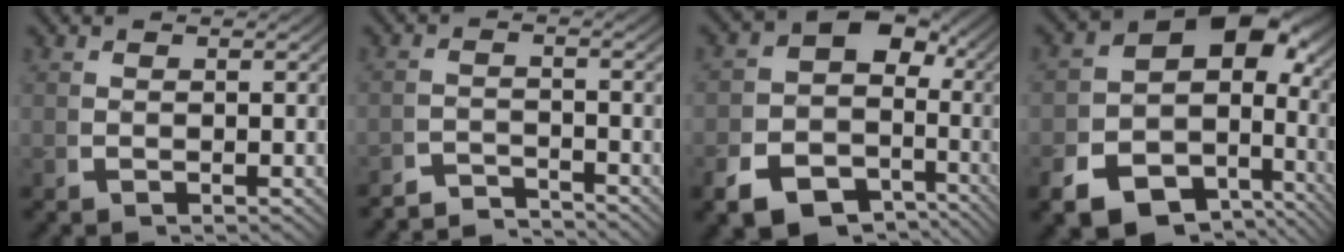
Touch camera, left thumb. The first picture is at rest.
{"total": 3.6, "force": [-3.5, 0.5, 0.2], "torque": [0.006, -0.012, -0.068]}
{"total": 13.1, "force": [-3.4, 10.8, 6.6], "torque": [-0.126, -0.046, -0.055]}
{"total": 14.6, "force": [-2.2, 11.1, 9.3], "torque": [-0.158, -0.025, -0.044]}